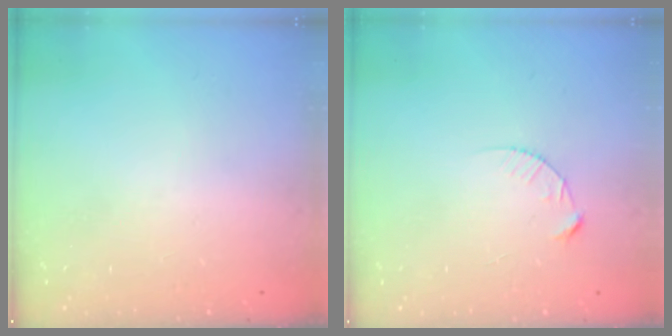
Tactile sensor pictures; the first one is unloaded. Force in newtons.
{"total": 3.7, "press": 3.7, "slide": 0.4}